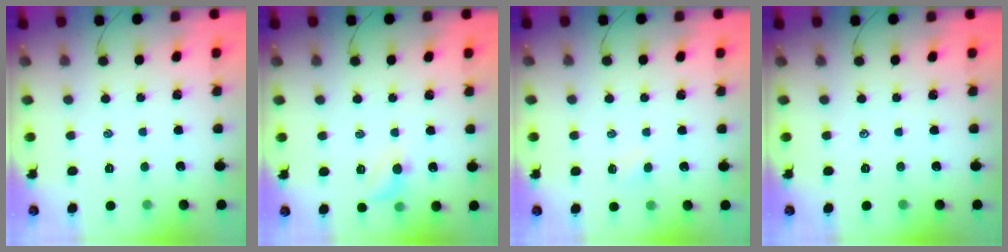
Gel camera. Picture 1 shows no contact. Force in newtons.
{"total": 7.9, "press": 7.8, "slide": 1.2}
{"total": 2.5, "press": 2.4, "slide": 0.8}
{"total": 0.0}